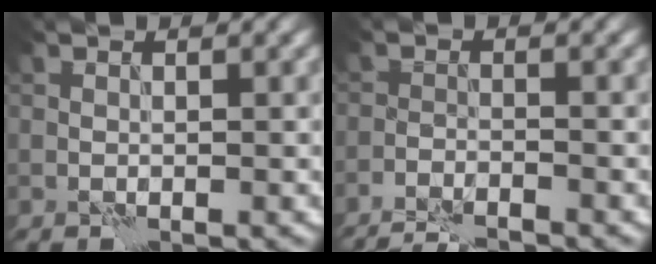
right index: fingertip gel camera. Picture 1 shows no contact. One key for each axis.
{"total": 4.9, "fx": -4.7, "fy": 0.7, "fz": 1.5, "tx": -0.029, "ty": -0.007, "tz": -0.075}